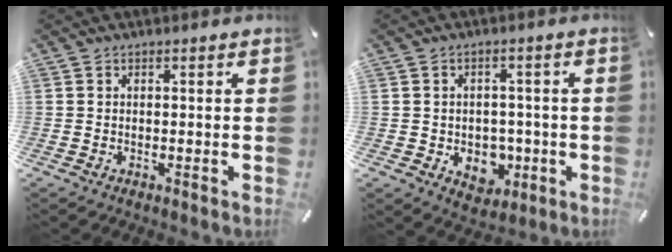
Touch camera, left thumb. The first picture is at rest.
{"total": 6.5, "force": [-1.2, 5.7, 2.9], "torque": [-0.022, 0.006, -0.016]}